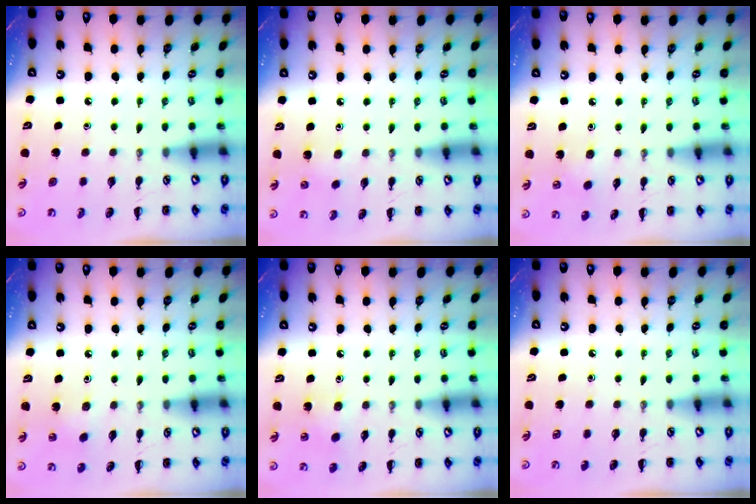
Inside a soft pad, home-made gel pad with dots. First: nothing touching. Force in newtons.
{"total": 3.7, "press": 3.5, "slide": 1.3}
{"total": 2.9, "press": 2.8, "slide": 0.9}
{"total": 2.0, "press": 1.9, "slide": 0.7}
{"total": 4.3, "press": 4.2, "slide": 1.1}
{"total": 0.0}